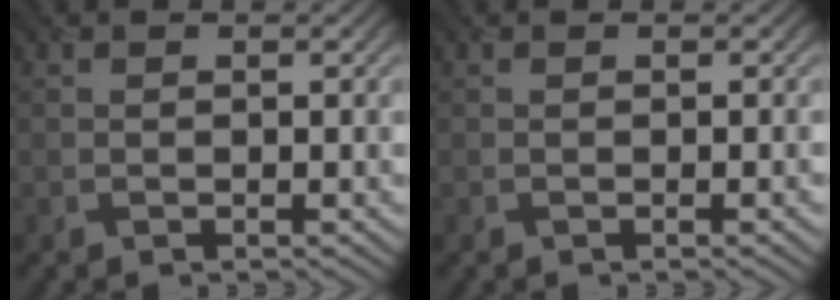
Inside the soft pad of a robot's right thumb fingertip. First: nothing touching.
{"total": 1.1, "force": [-0.1, -0.1, 1.1], "torque": [-0.016, -0.002, -0.002]}